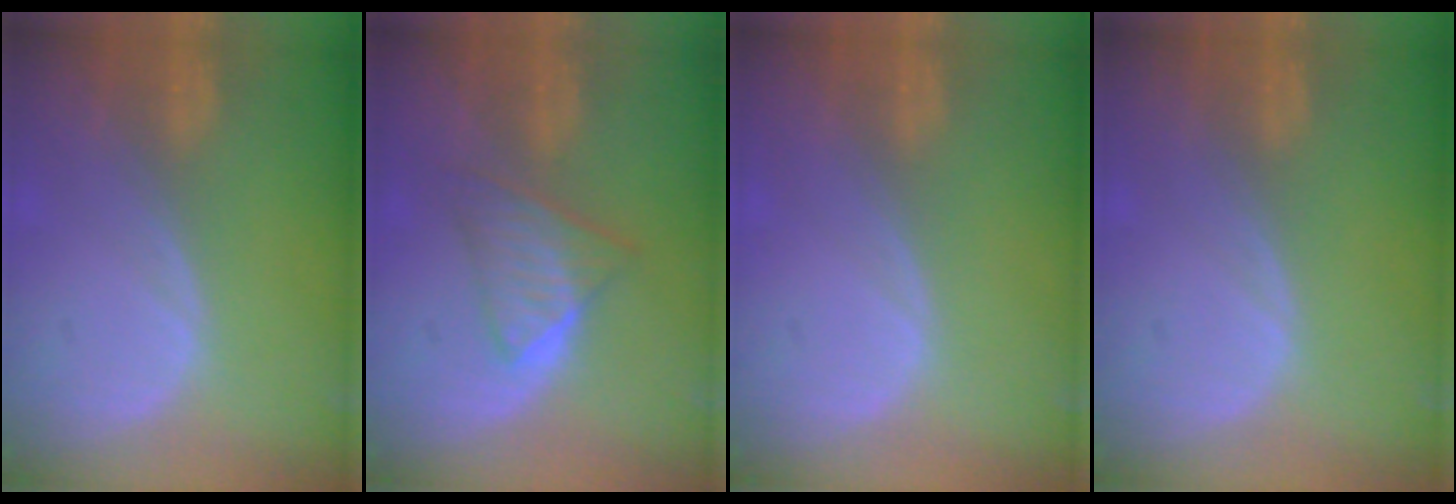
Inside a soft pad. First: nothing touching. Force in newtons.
{"total": 6.0, "press": 5.2, "slide": 3.1}
{"total": 0.0}
{"total": 0.0}